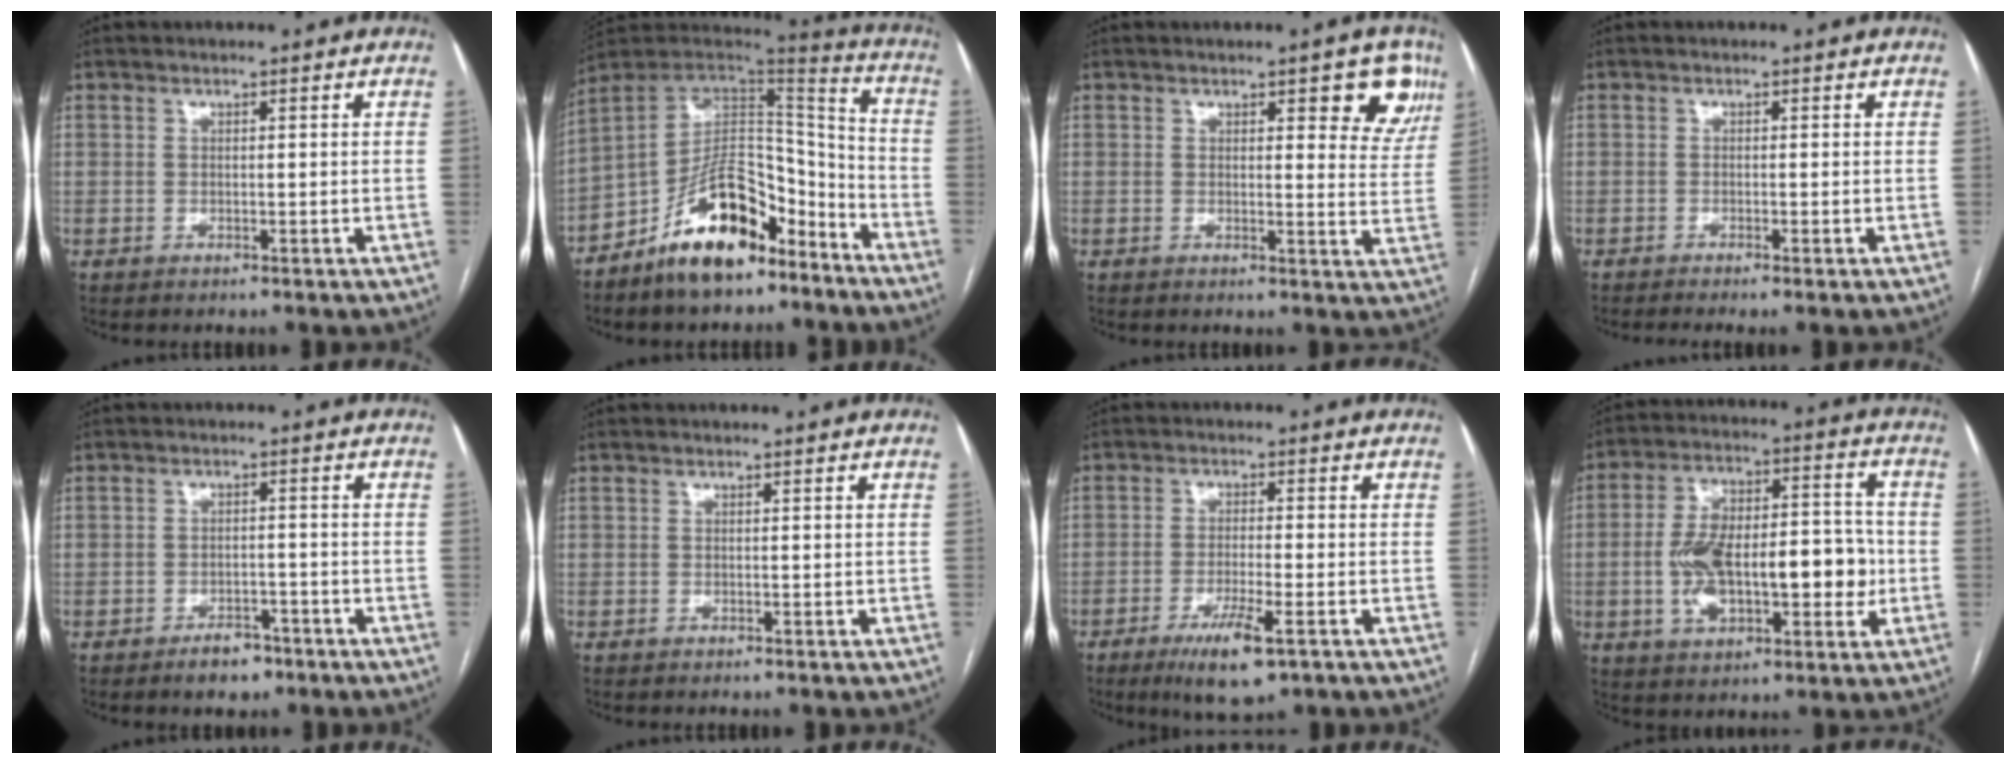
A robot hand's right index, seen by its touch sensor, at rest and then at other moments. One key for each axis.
{"total": 16.5, "fx": -10.8, "fy": 7.1, "fz": 10.2, "tx": -0.169, "ty": 0.030, "tz": -0.186}
{"total": 7.1, "fx": 3.9, "fy": 2.2, "fz": 5.5, "tx": -0.042, "ty": -0.005, "tz": 0.038}
{"total": 2.0, "fx": -1.4, "fy": -0.2, "fz": 1.4, "tx": -0.021, "ty": -0.002, "tz": -0.024}
{"total": 3.7, "fx": -2.7, "fy": 2.0, "fz": 1.7, "tx": -0.023, "ty": 0.005, "tz": -0.033}
{"total": 0.0}
{"total": 7.6, "fx": -4.1, "fy": 1.1, "fz": 6.3, "tx": -0.116, "ty": -0.017, "tz": -0.065}
{"total": 17.0, "fx": -2.4, "fy": 7.4, "fz": 15.2, "tx": -0.258, "ty": 0.032, "tz": -0.030}